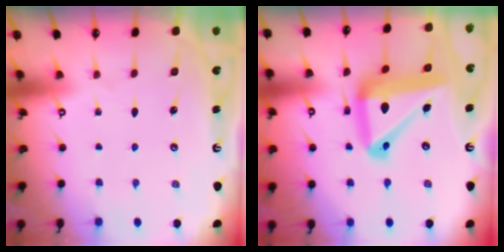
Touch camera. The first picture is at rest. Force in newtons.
{"total": 19.2, "press": 19.1, "slide": 2.0}